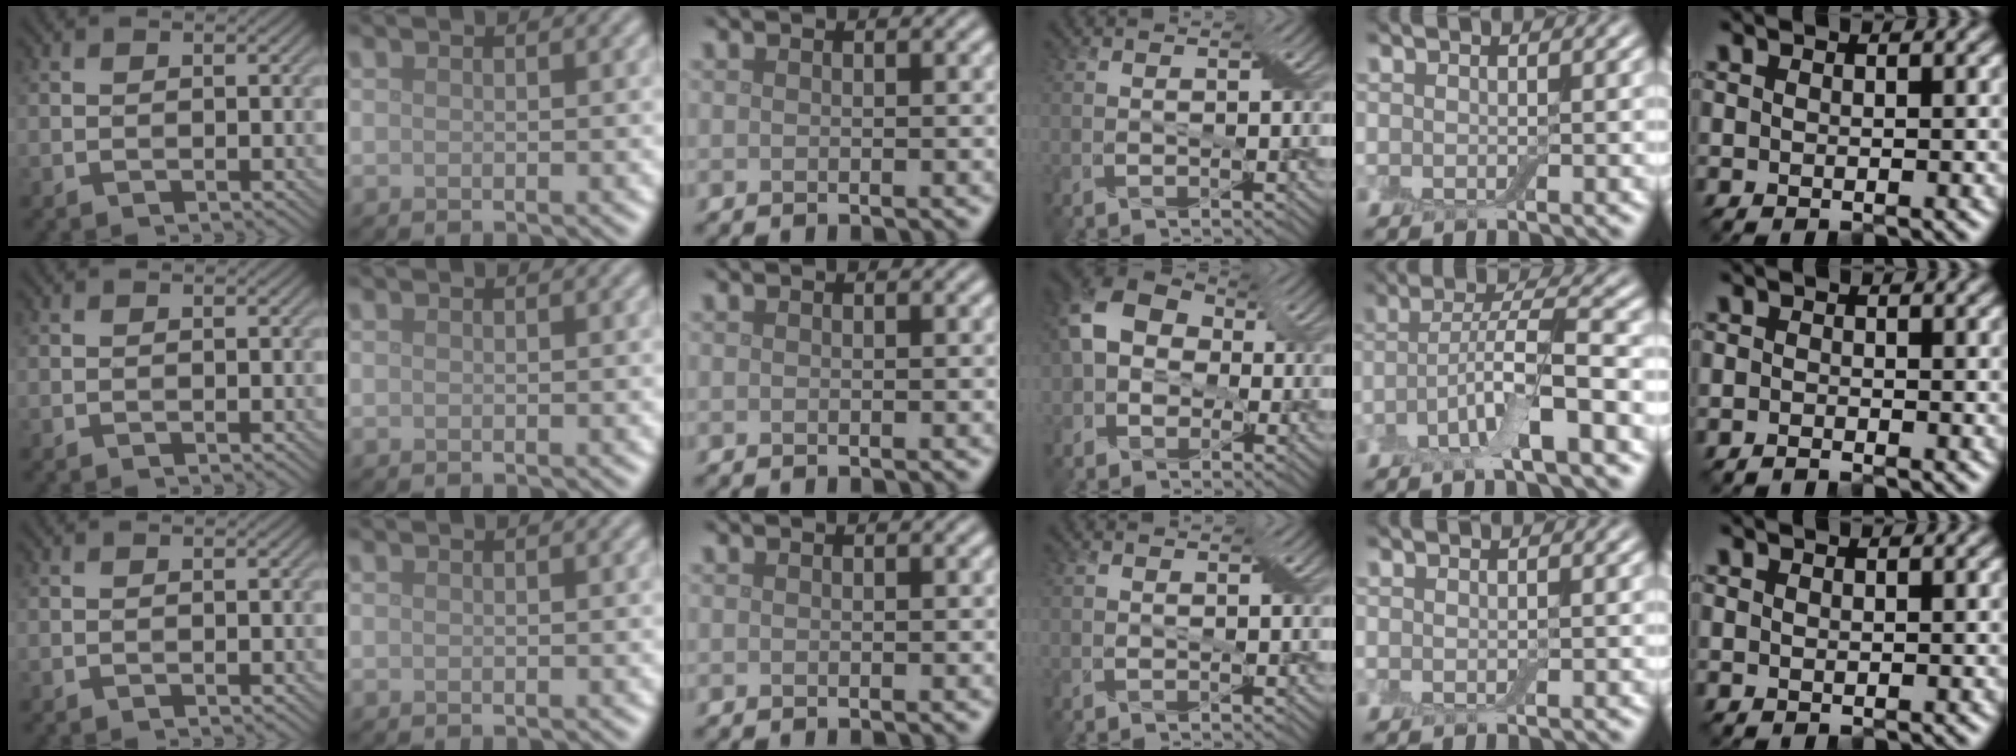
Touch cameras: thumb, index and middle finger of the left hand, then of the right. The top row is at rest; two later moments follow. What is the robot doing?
{"motion": "wipe", "object": "dish"}